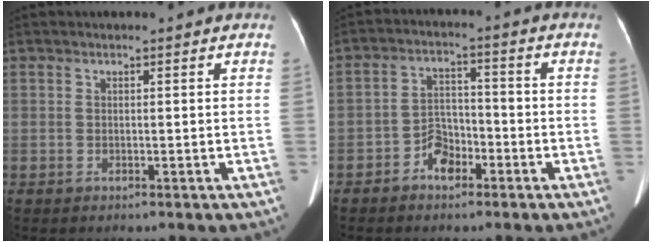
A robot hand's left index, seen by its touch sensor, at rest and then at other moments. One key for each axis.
{"total": 5.1, "fx": -2.9, "fy": 3.2, "fz": 2.7, "tx": -0.049, "ty": 0.017, "tz": -0.053}